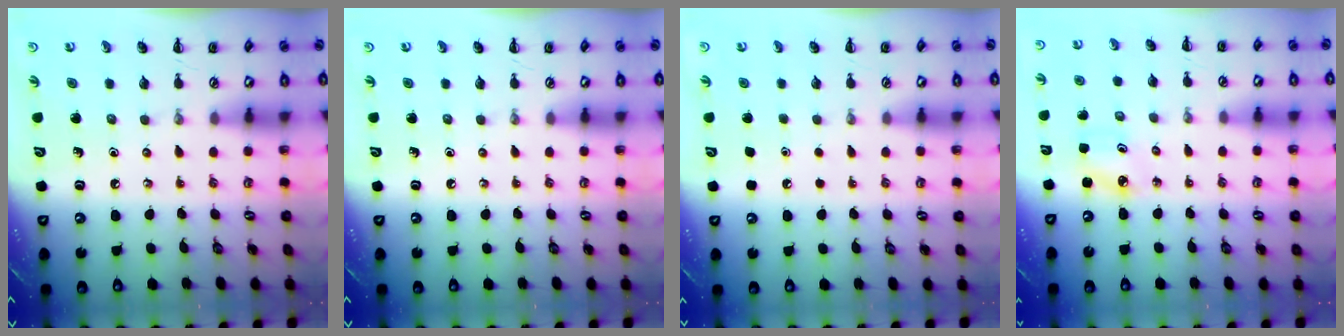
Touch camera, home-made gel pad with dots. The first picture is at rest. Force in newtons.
{"total": 0.0}
{"total": 1.8, "press": 1.7, "slide": 0.1}
{"total": 2.5, "press": 2.5, "slide": 0.5}